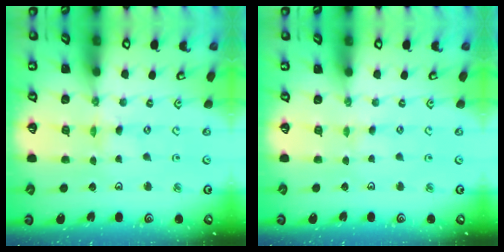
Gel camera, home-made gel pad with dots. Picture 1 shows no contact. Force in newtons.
{"total": 1.7, "press": 1.7, "slide": 0.4}